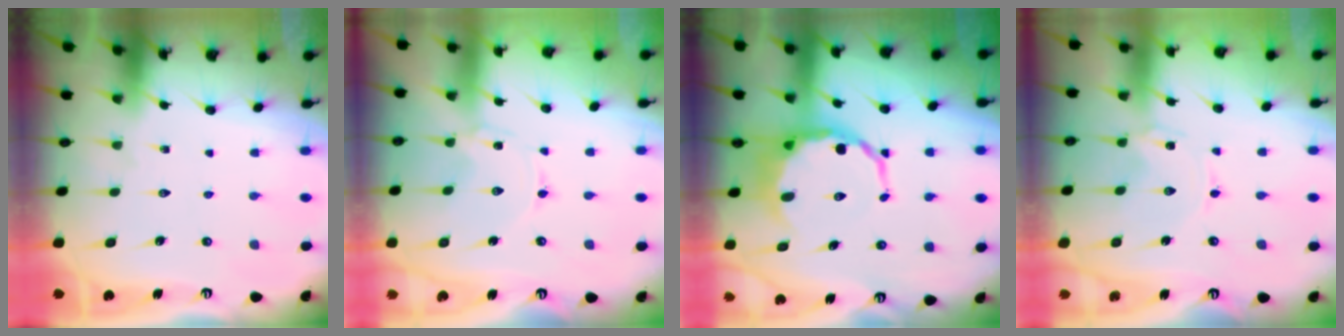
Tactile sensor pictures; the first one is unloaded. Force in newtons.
{"total": 0.0}
{"total": 7.9, "press": 7.6, "slide": 2.4}
{"total": 0.0}